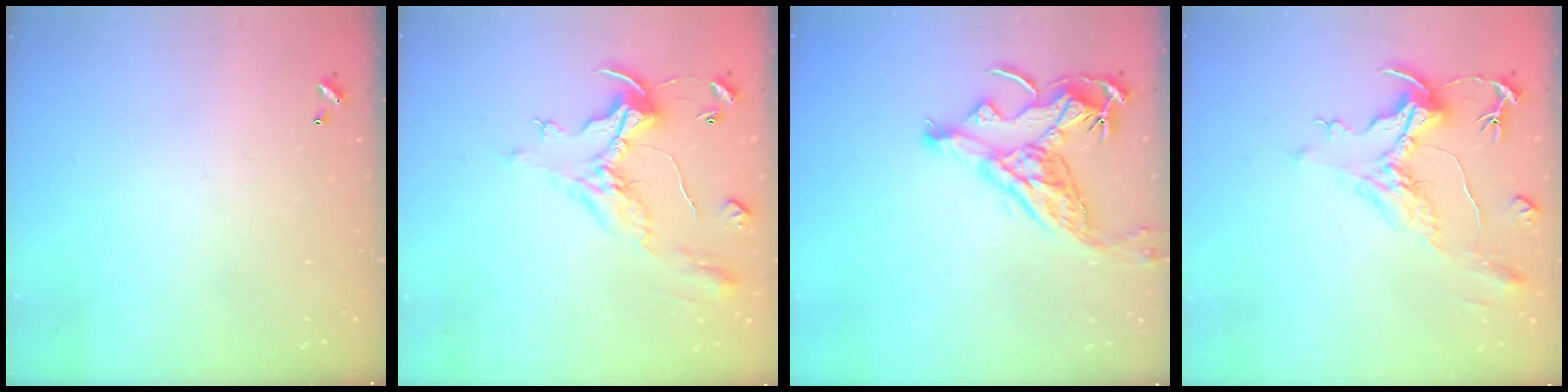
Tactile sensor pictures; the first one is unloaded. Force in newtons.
{"total": 0.9, "press": 0.2, "slide": 0.9}
{"total": 10.9, "press": 10.7, "slide": 1.8}
{"total": 1.5, "press": 0.9, "slide": 1.2}